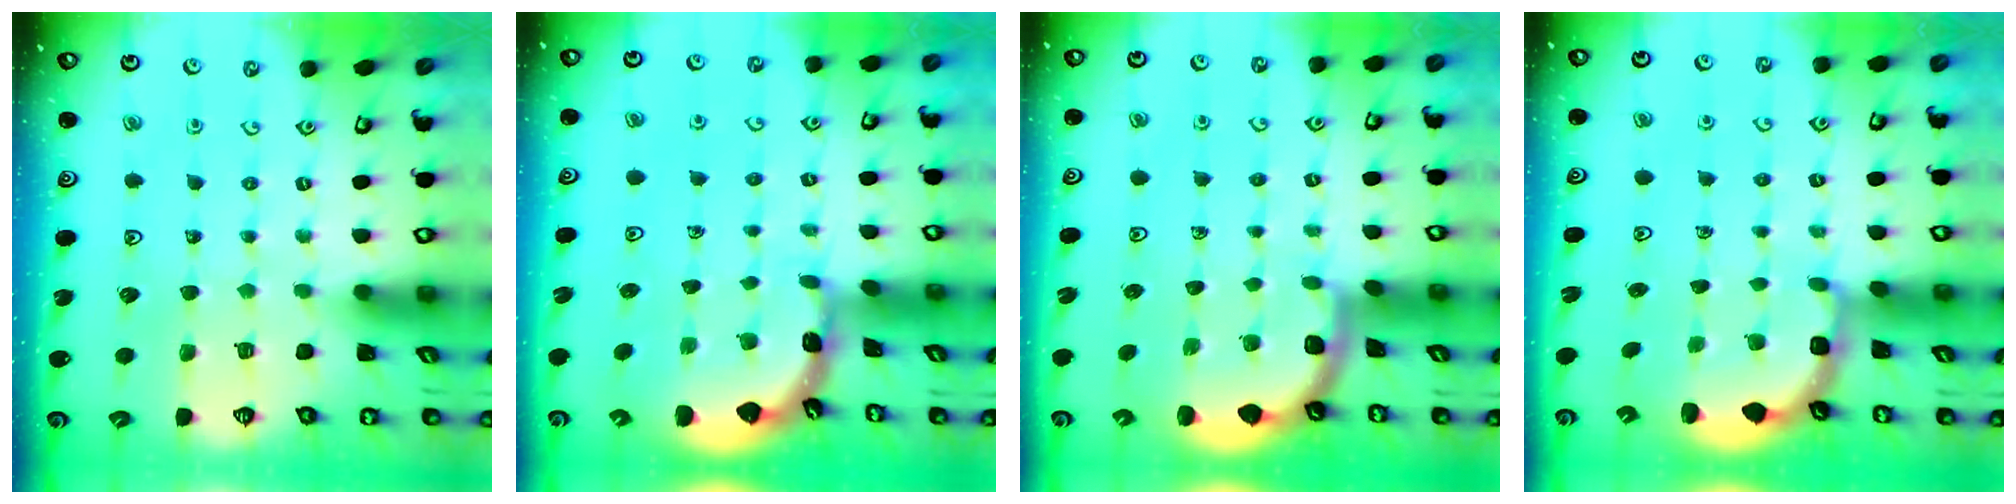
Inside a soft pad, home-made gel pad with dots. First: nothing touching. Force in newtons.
{"total": 1.7, "press": 1.7, "slide": 0.1}
{"total": 1.8, "press": 1.8, "slide": 0.1}
{"total": 2.8, "press": 2.5, "slide": 1.4}